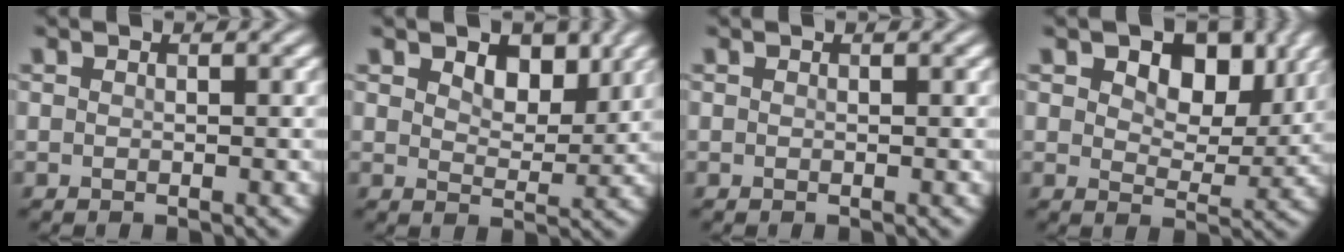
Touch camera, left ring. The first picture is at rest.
{"total": 3.7, "force": [2.0, 2.2, 2.3], "torque": [-0.044, -0.007, 0.028]}
{"total": 0.0}
{"total": 6.9, "force": [3.0, 4.2, 4.6], "torque": [-0.073, -0.009, 0.039]}